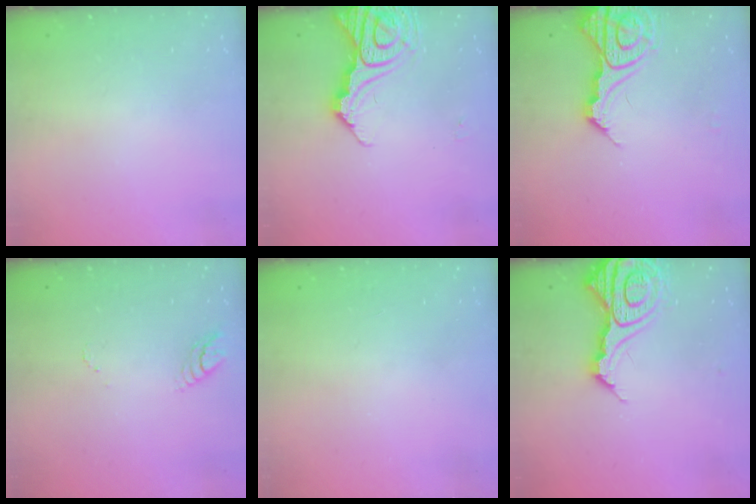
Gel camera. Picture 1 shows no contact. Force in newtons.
{"total": 13.8, "press": 13.7, "slide": 1.6}
{"total": 12.2, "press": 12.1, "slide": 1.3}
{"total": 3.6, "press": 3.6, "slide": 0.4}
{"total": 0.0}
{"total": 17.2, "press": 17.1, "slide": 2.0}